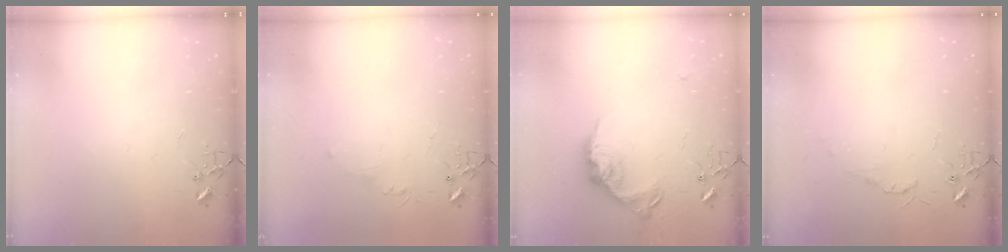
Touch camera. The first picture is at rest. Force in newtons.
{"total": 4.0, "press": 3.9, "slide": 0.6}
{"total": 15.6, "press": 15.6, "slide": 0.7}
{"total": 4.8, "press": 4.8, "slide": 0.7}